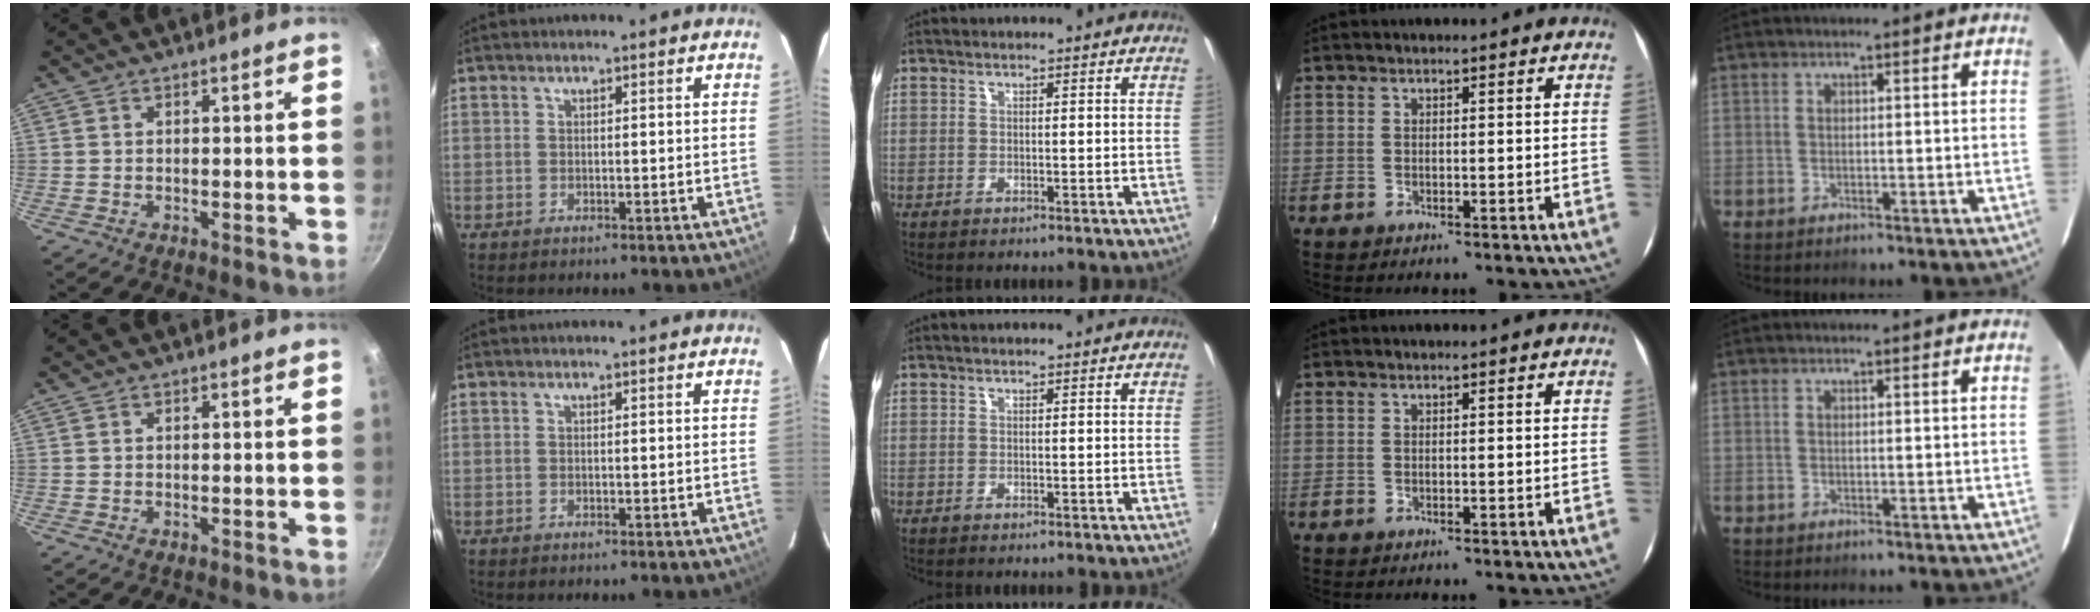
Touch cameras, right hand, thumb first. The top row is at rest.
{}